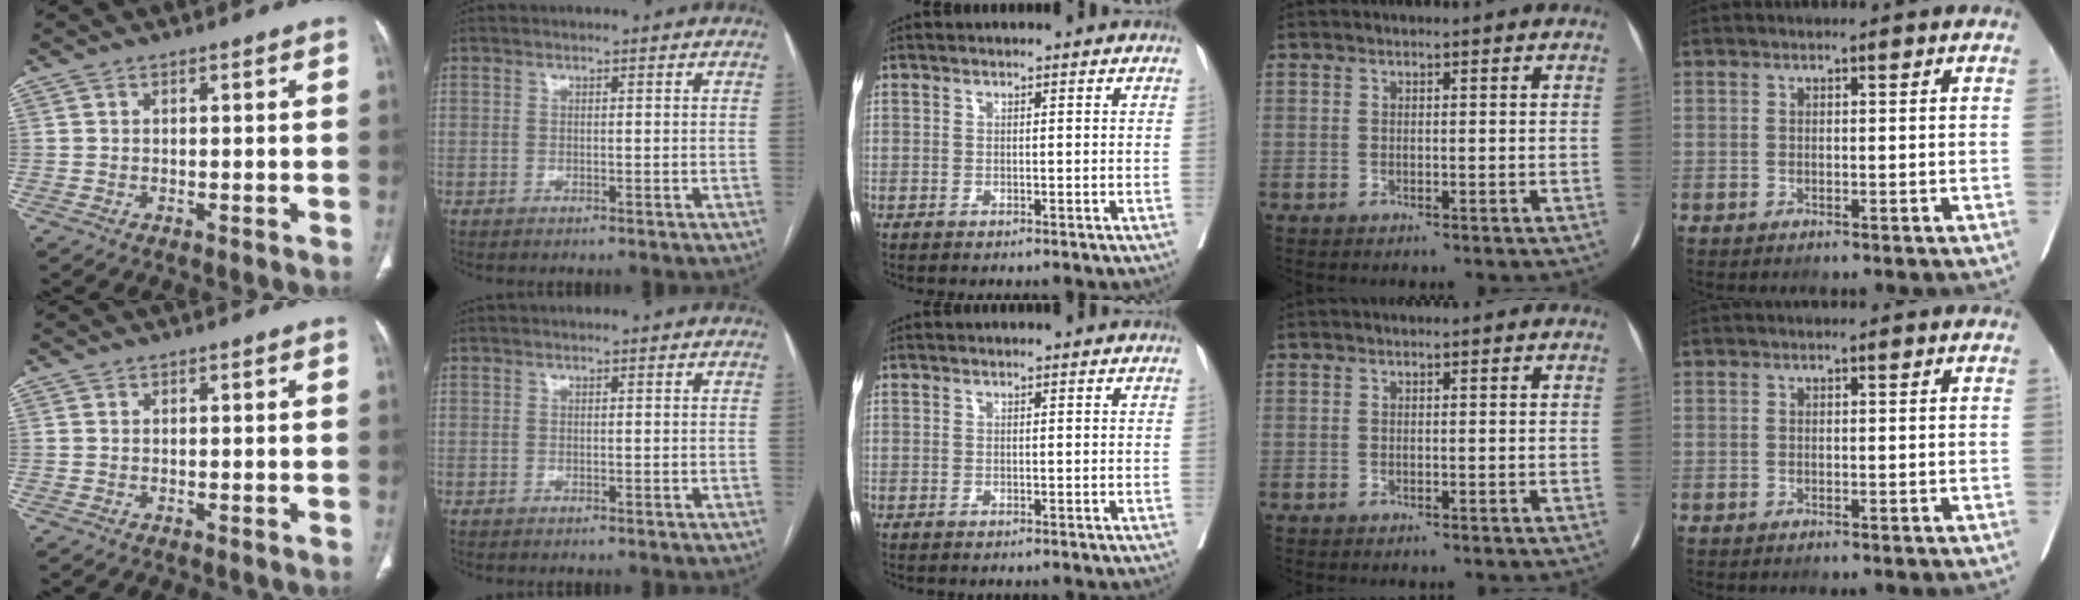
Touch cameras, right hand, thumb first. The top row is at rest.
{}